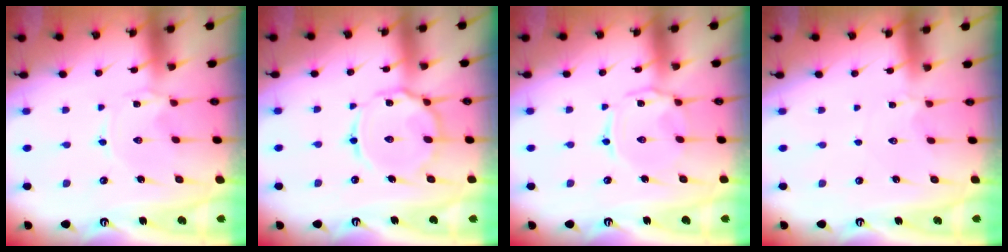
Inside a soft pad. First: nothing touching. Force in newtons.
{"total": 11.7, "press": 11.7, "slide": 0.8}
{"total": 2.9, "press": 2.9, "slide": 0.5}
{"total": 2.6, "press": 2.5, "slide": 0.4}